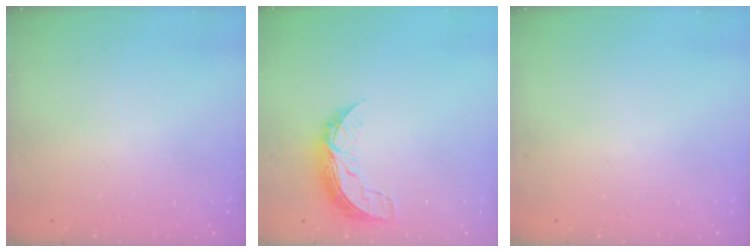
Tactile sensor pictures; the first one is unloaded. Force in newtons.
{"total": 7.9, "press": 7.9, "slide": 0.6}
{"total": 0.0}